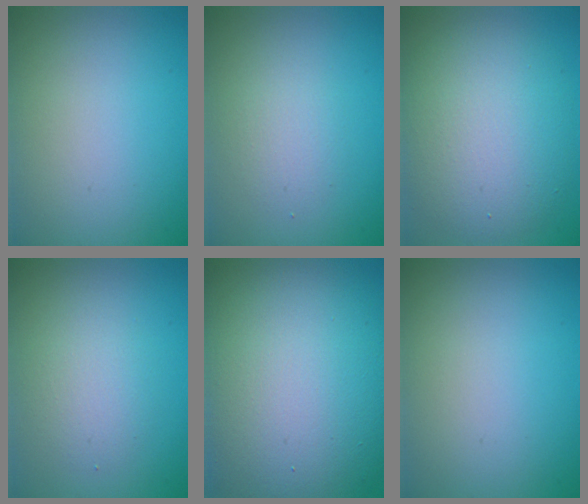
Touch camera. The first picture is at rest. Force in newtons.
{"total": 1.8, "press": 1.8, "slide": 0.1}
{"total": 7.5, "press": 7.4, "slide": 0.9}
{"total": 2.4, "press": 2.4, "slide": 0.0}
{"total": 15.4, "press": 15.4, "slide": 0.7}
{"total": 0.0}